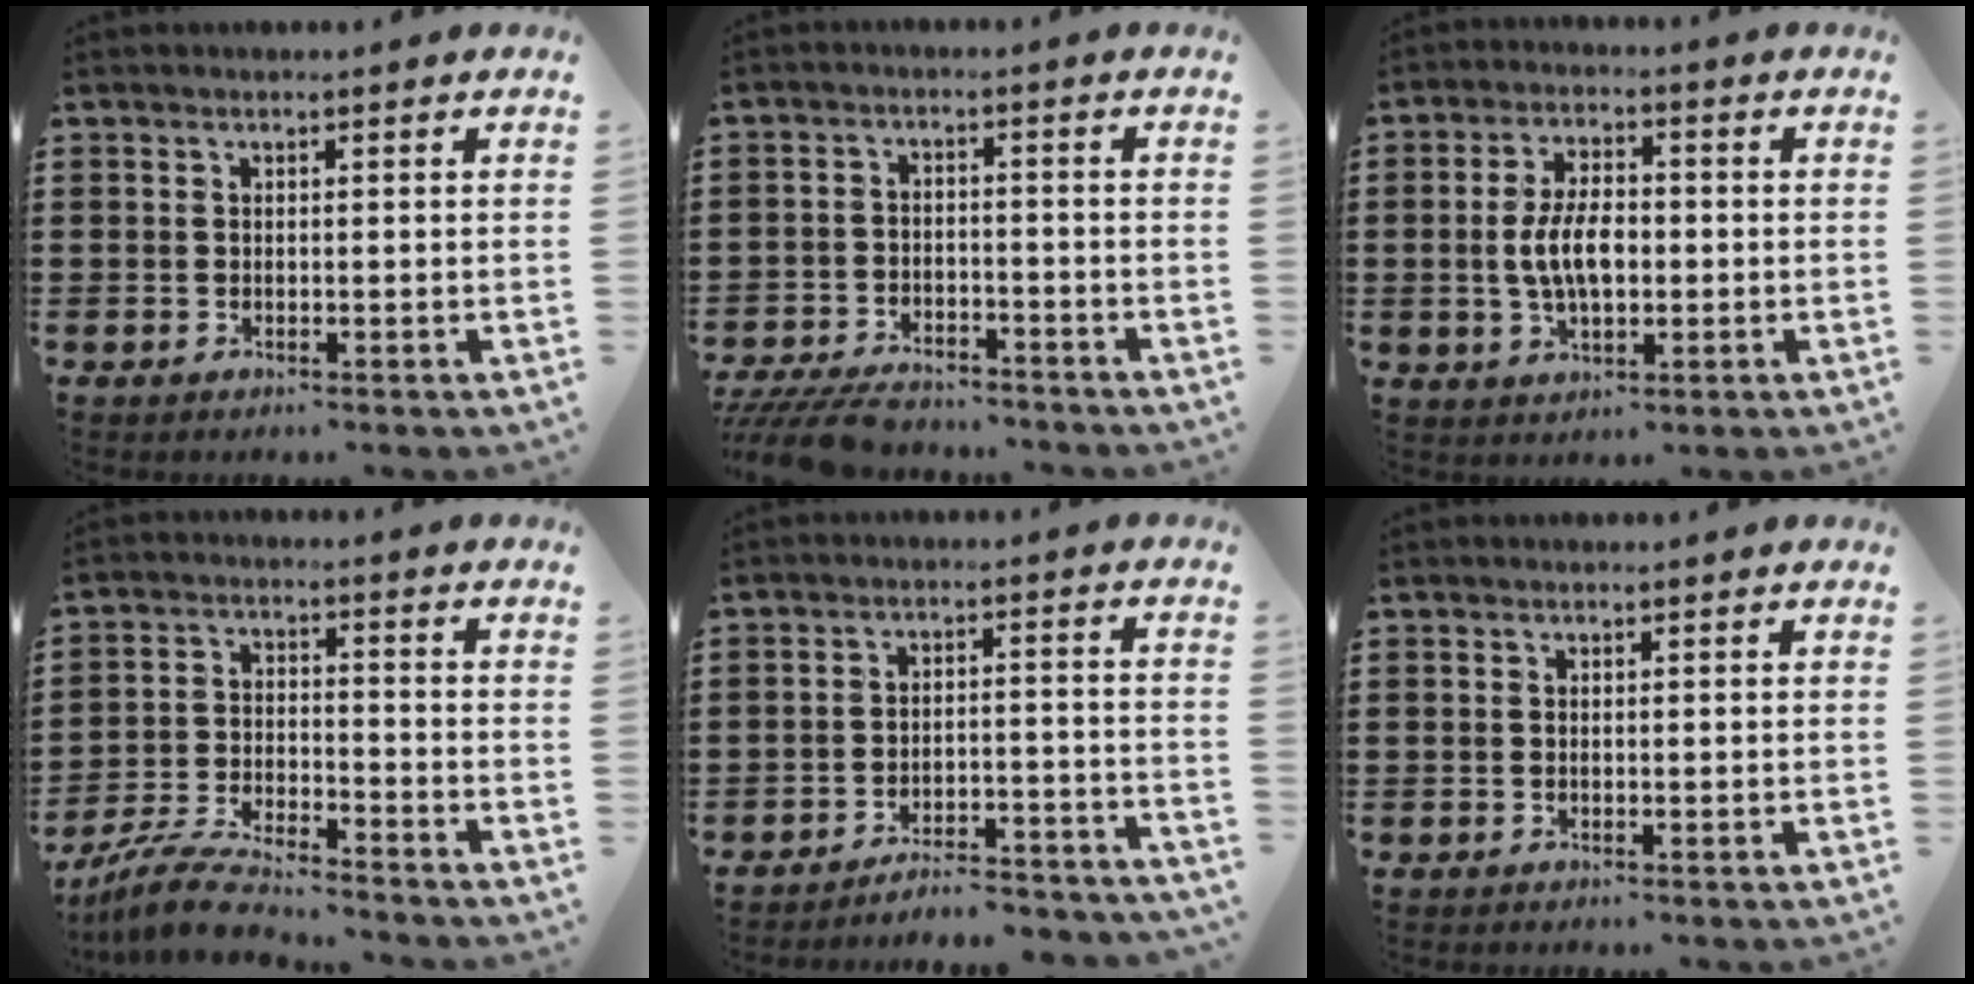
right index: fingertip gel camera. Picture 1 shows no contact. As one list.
[{"total": 5.5, "force": [-5.2, 1.1, 1.4], "torque": [-0.039, -0.001, -0.105]}, {"total": 7.1, "force": [-0.4, 3.6, 6.1], "torque": [-0.126, 0.000, -0.015]}, {"total": 7.1, "force": [-6.7, 0.5, 2.2], "torque": [-0.055, 0.003, -0.132]}, {"total": 5.0, "force": [-4.9, 0.0, 1.0], "torque": [-0.018, 0.001, -0.100]}, {"total": 0.0}]